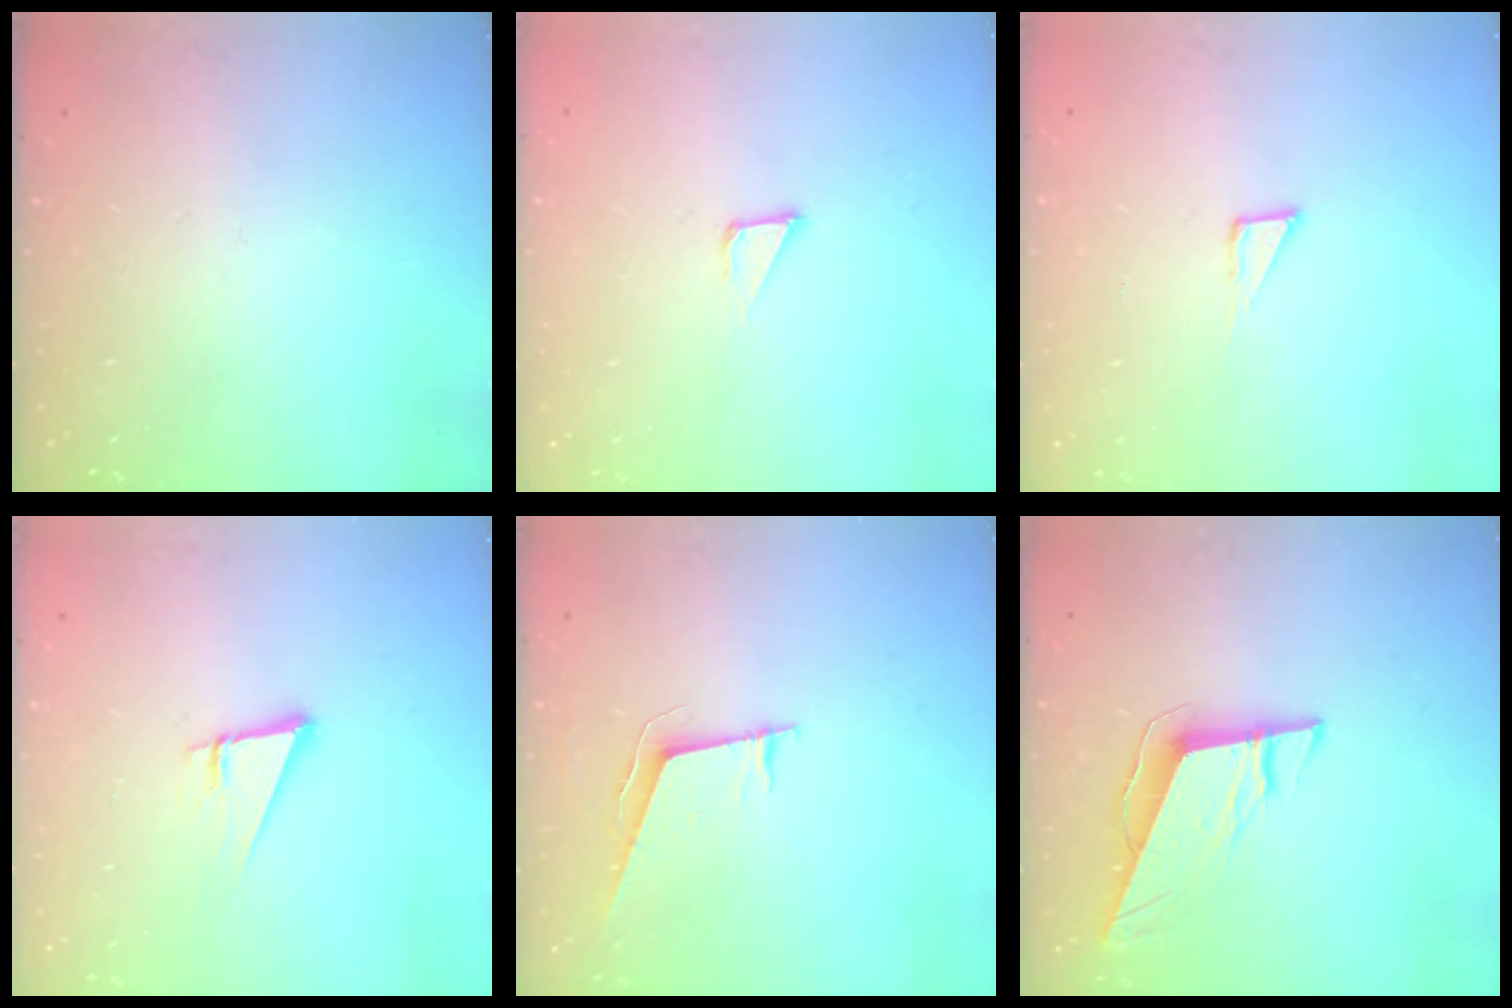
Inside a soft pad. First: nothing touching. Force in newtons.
{"total": 2.8, "press": 2.8, "slide": 0.1}
{"total": 2.7, "press": 2.7, "slide": 0.2}
{"total": 3.7, "press": 3.7, "slide": 0.2}
{"total": 6.6, "press": 6.2, "slide": 2.4}
{"total": 9.6, "press": 9.5, "slide": 1.0}